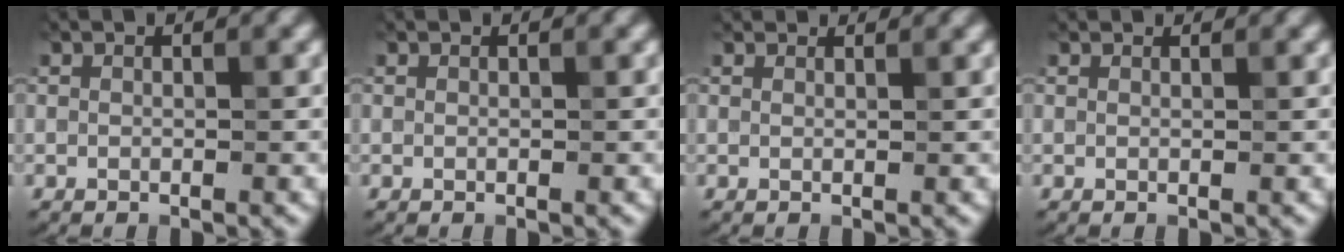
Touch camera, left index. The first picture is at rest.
{"total": 0.0}
{"total": 2.8, "force": [2.6, 0.6, 0.8], "torque": [-0.020, -0.003, 0.034]}
{"total": 1.6, "force": [1.5, 0.1, 0.3], "torque": [-0.016, 0.000, 0.017]}